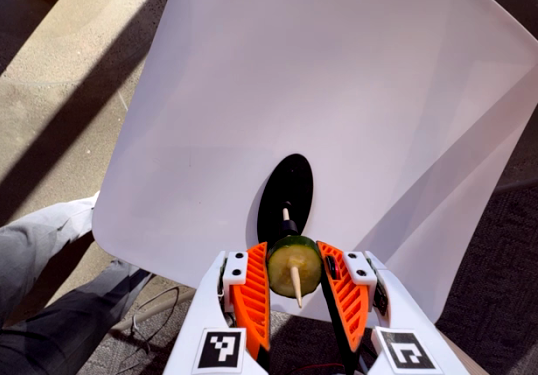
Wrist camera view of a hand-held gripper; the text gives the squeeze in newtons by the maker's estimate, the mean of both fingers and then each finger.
{"total": 9.7, "left": 9.6, "right": 9.8}